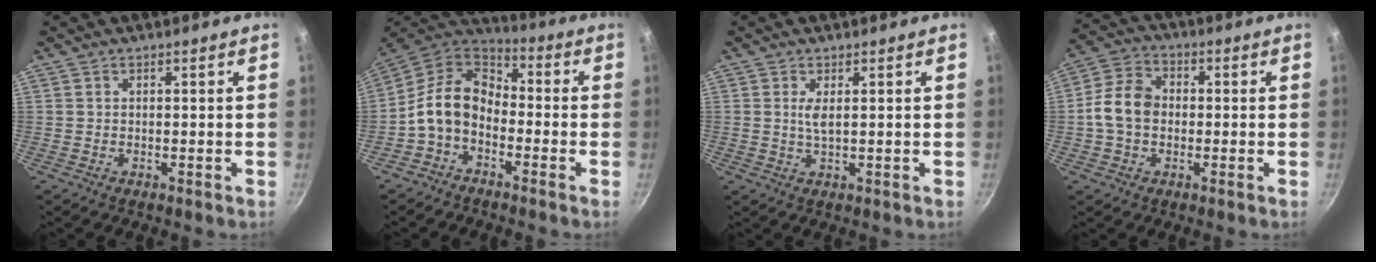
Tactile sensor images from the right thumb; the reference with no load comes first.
{"total": 11.9, "force": [-3.1, 8.4, 7.9], "torque": [-0.132, 0.053, -0.081]}
{"total": 2.5, "force": [0.7, 0.7, 2.3], "torque": [-0.046, -0.006, 0.014]}
{"total": 8.9, "force": [-0.6, 6.8, 5.8], "torque": [-0.091, 0.025, -0.026]}